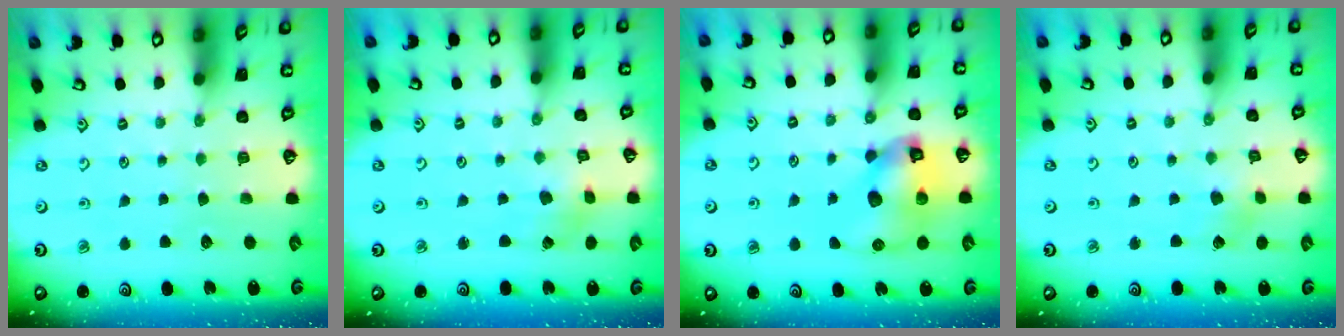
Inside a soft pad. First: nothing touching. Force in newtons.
{"total": 2.7, "press": 2.6, "slide": 0.3}
{"total": 12.2, "press": 12.1, "slide": 1.8}
{"total": 2.8, "press": 2.8, "slide": 0.5}